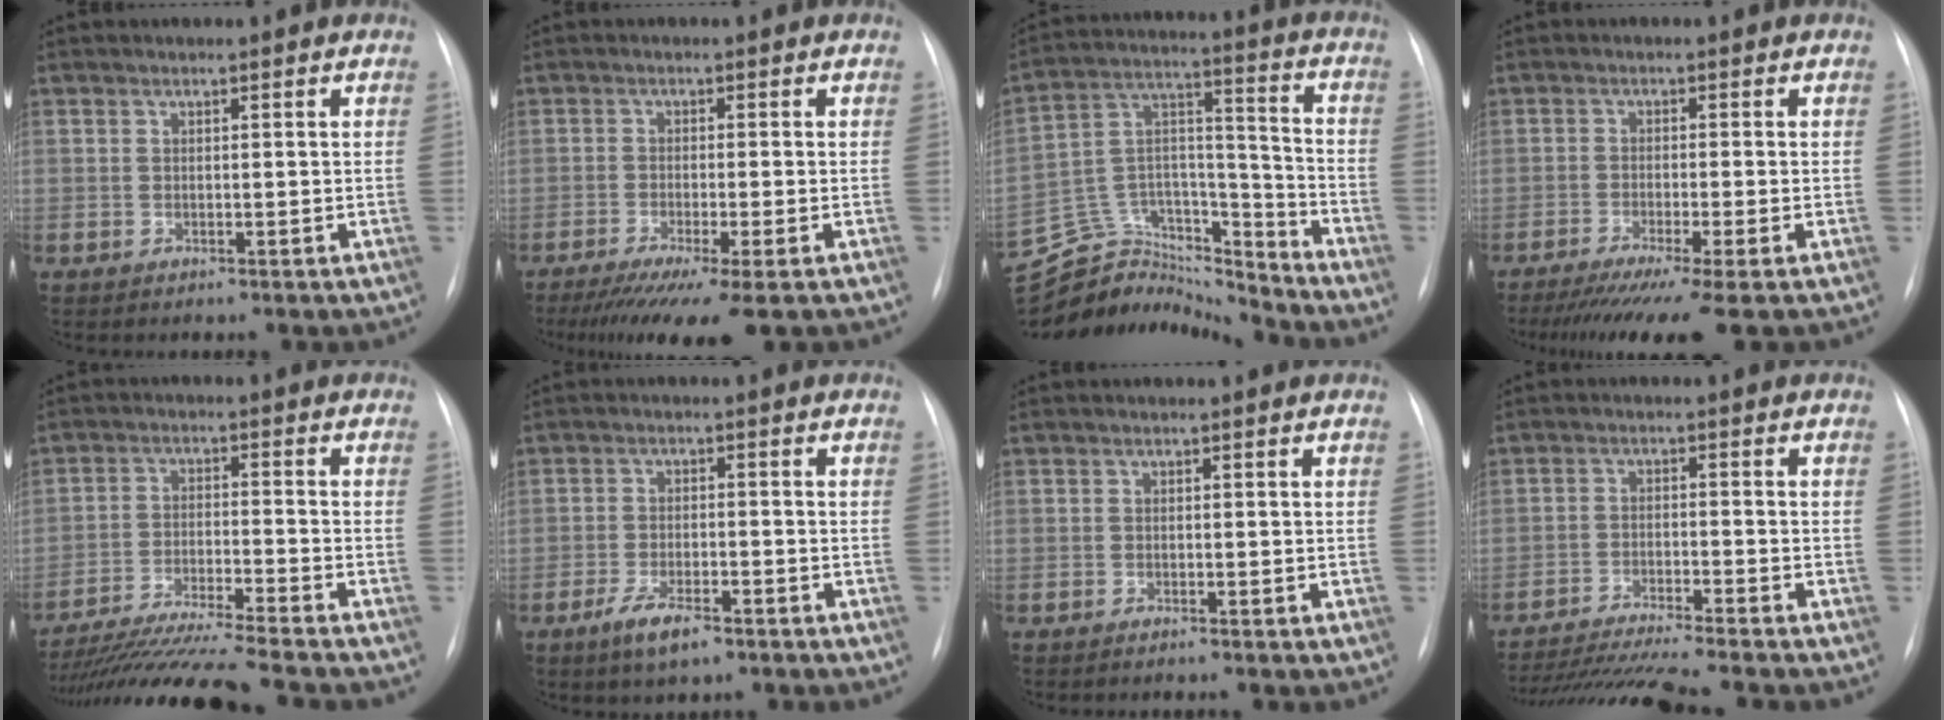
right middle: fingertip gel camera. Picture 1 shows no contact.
{"total": 10.3, "force": [-7.4, 0.2, 7.2], "torque": [-0.104, -0.027, -0.118]}
{"total": 17.0, "force": [-16.7, 3.3, 0.9], "torque": [-0.023, 0.067, -0.285]}
{"total": 11.0, "force": [-8.6, -0.7, 6.8], "torque": [-0.092, -0.032, -0.134]}
{"total": 15.7, "force": [-13.9, -1.5, 7.0], "torque": [-0.122, -0.031, -0.234]}
{"total": 5.1, "force": [-3.3, 1.5, 3.6], "torque": [-0.075, -0.006, -0.057]}
{"total": 1.0, "force": [-0.9, -0.2, 0.5], "torque": [-0.007, 0.001, -0.011]}
{"total": 12.5, "force": [-11.2, -1.4, 5.3], "torque": [-0.079, -0.021, -0.185]}